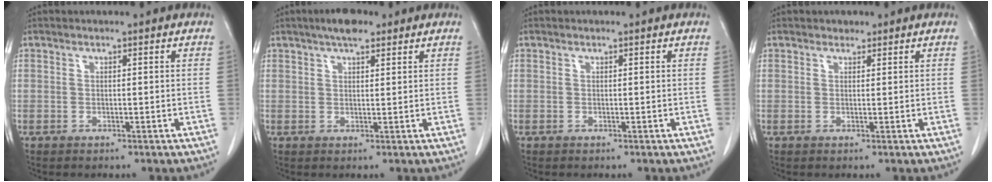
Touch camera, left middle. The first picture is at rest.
{"total": 4.4, "force": [3.1, 1.4, 2.8], "torque": [-0.051, 0.011, 0.049]}
{"total": 0.0}
{"total": 0.9, "force": [0.7, 0.5, 0.0], "torque": [-0.001, -0.001, 0.008]}